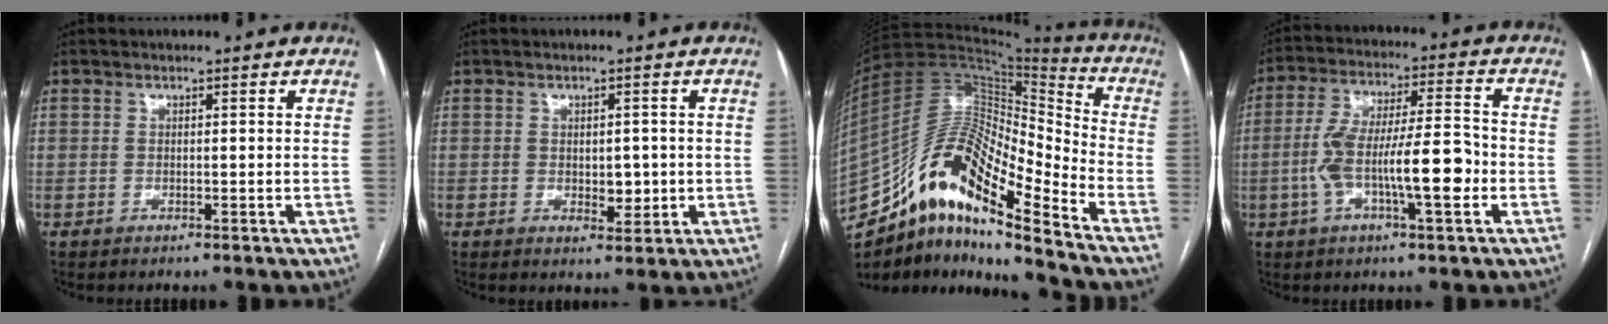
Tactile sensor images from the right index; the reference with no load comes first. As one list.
[{"total": 3.4, "force": [-0.2, 2.1, 2.7], "torque": [-0.029, -0.002, 0.006]}, {"total": 20.1, "force": [-13.1, 4.1, 14.7], "torque": [-0.292, 0.026, -0.235]}, {"total": 12.8, "force": [-3.2, 2.2, 12.2], "torque": [-0.224, 0.018, -0.056]}]